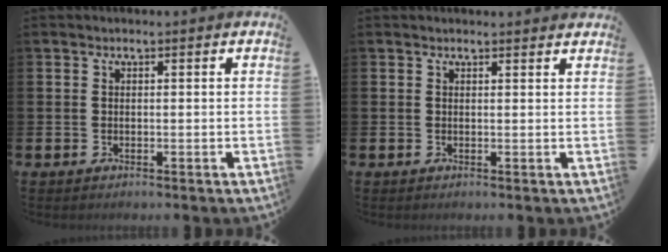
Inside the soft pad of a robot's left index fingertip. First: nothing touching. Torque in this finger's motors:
{"motor_torque": [1.11, -1.04, 0.09, 0.02]}